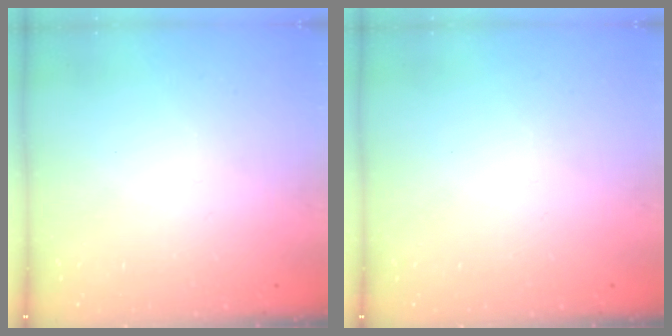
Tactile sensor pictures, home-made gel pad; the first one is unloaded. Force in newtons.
{"total": 0.0}